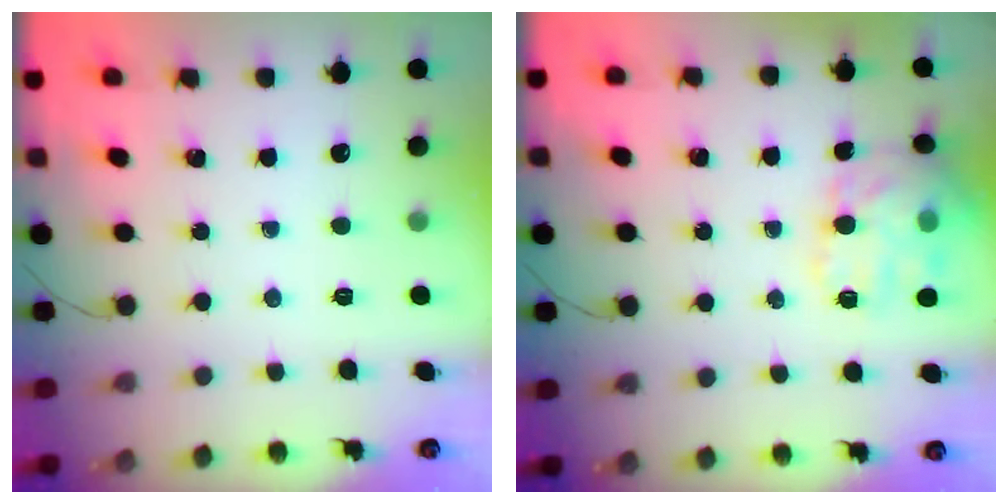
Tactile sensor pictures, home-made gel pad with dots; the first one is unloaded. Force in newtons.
{"total": 14.5, "press": 14.5, "slide": 1.3}